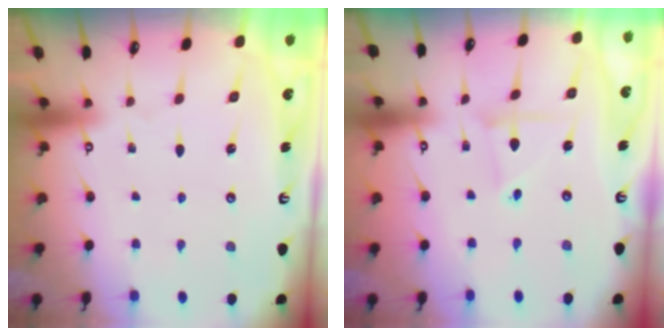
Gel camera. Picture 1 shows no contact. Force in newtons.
{"total": 2.8, "press": 2.8, "slide": 0.3}